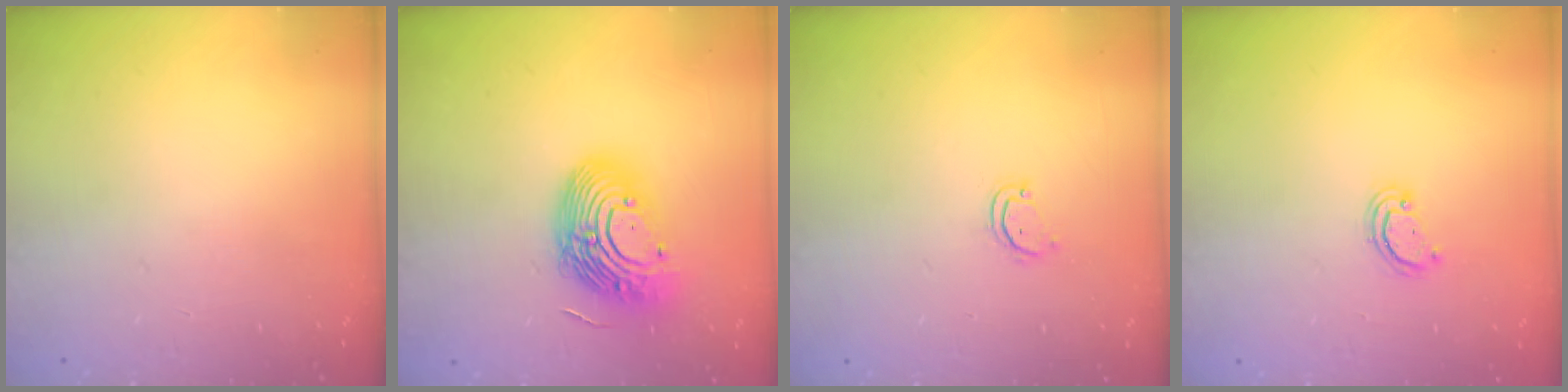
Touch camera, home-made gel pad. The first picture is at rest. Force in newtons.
{"total": 15.1, "press": 14.8, "slide": 2.7}
{"total": 2.7, "press": 2.6, "slide": 0.3}
{"total": 2.3, "press": 2.3, "slide": 0.3}